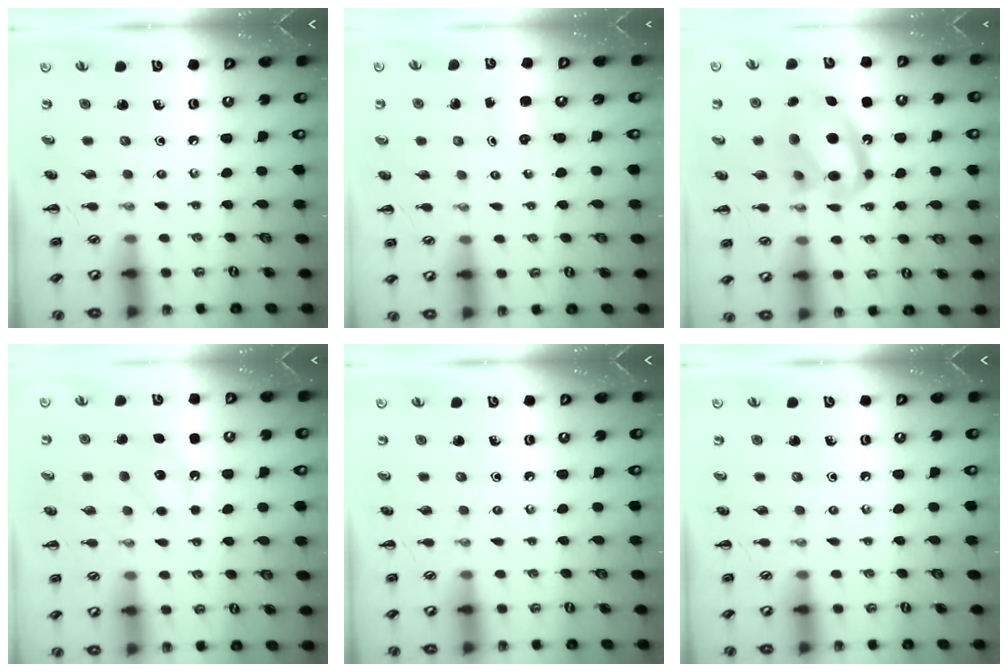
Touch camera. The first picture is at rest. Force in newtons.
{"total": 2.8, "press": 2.7, "slide": 0.9}
{"total": 15.1, "press": 14.7, "slide": 3.7}
{"total": 6.5, "press": 6.4, "slide": 1.5}
{"total": 0.0}
{"total": 0.0}